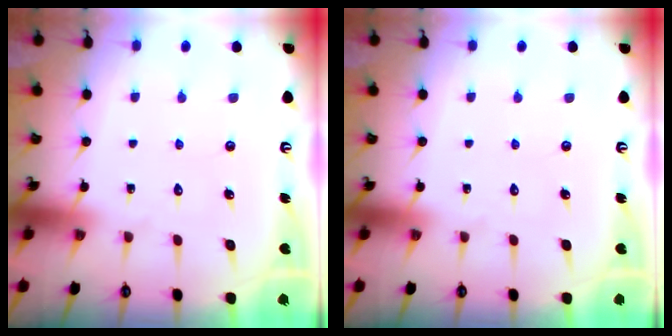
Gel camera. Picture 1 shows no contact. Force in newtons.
{"total": 0.0}